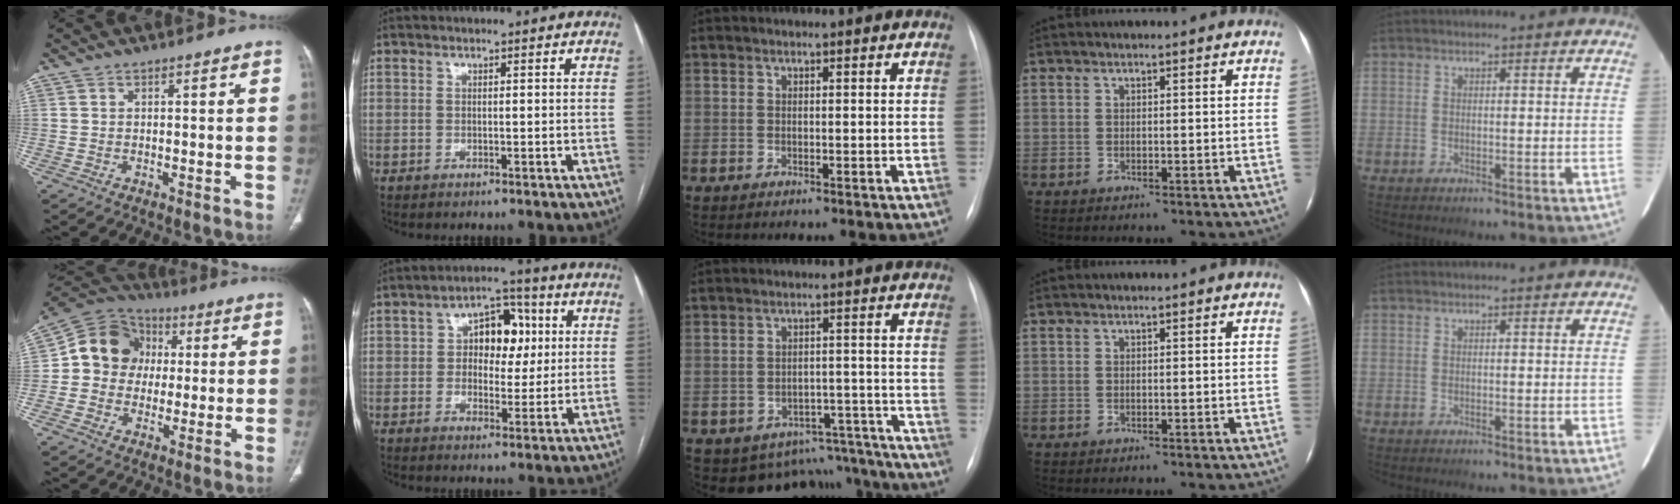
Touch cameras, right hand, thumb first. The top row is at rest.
{"thumb": {"total": 12.7, "force": [1.2, 11.3, 5.8], "torque": [-0.073, 0.023, 0.006]}, "index": {"total": 8.1, "force": [1.5, 5.1, 6.1], "torque": [-0.083, 0.026, 0.024]}, "middle": {"total": 11.7, "force": [-10.3, 5.4, 0.8], "torque": [0.011, 0.047, -0.119]}}